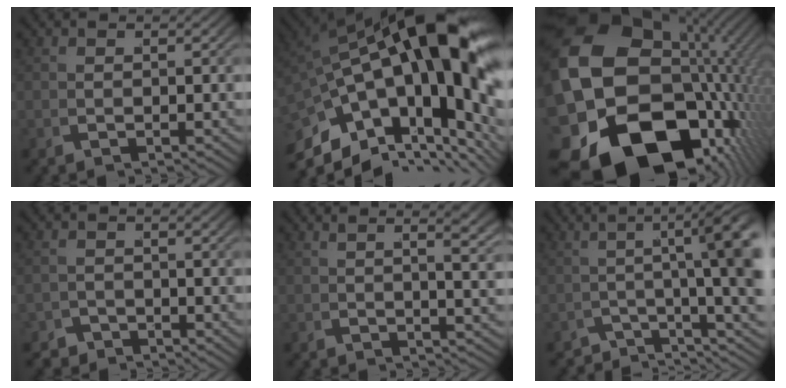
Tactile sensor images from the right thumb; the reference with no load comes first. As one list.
[{"total": 22.7, "force": [1.3, 12.5, 18.9], "torque": [-0.324, -0.030, 0.037]}, {"total": 29.3, "force": [-4.0, 20.2, 20.9], "torque": [-0.387, -0.080, -0.042]}, {"total": 2.5, "force": [-2.3, 0.9, -0.3], "torque": [0.016, -0.014, -0.039]}, {"total": 4.1, "force": [1.6, 1.2, 3.6], "torque": [-0.042, 0.004, 0.021]}, {"total": 8.7, "force": [-1.4, 3.2, 7.9], "torque": [-0.090, 0.009, -0.029]}]